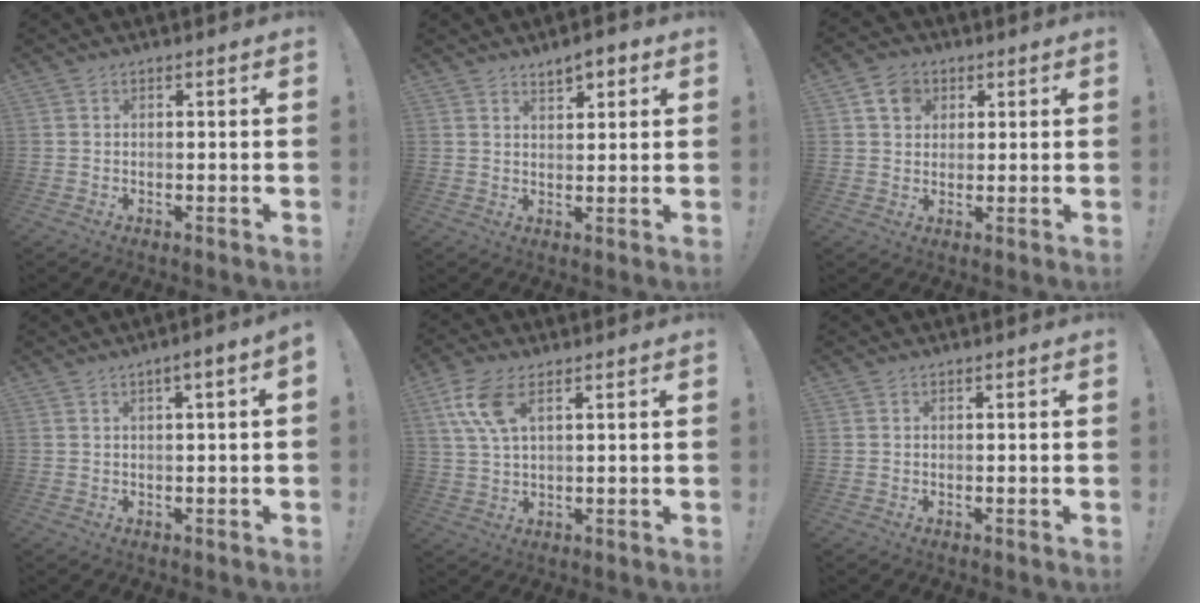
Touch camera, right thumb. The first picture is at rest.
{"total": 4.8, "force": [3.4, 2.1, 2.6], "torque": [-0.031, -0.016, 0.059]}
{"total": 6.4, "force": [2.9, 5.1, 2.7], "torque": [-0.036, -0.007, 0.055]}
{"total": 3.0, "force": [0.2, -0.1, 3.0], "torque": [-0.050, -0.001, 0.002]}
{"total": 8.8, "force": [3.8, 3.7, 7.0], "torque": [-0.137, -0.004, 0.074]}
{"total": 0.0}